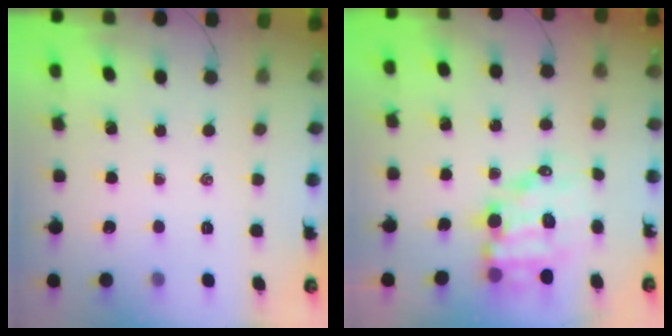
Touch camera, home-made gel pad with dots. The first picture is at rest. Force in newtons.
{"total": 9.7, "press": 9.2, "slide": 2.9}